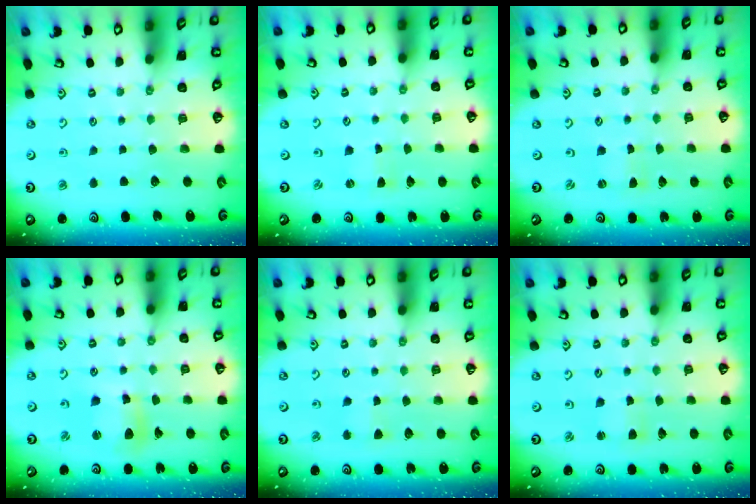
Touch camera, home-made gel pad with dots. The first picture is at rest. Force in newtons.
{"total": 0.9, "press": 0.9, "slide": 0.2}
{"total": 0.0}
{"total": 10.0, "press": 9.9, "slide": 1.1}
{"total": 2.3, "press": 2.3, "slide": 0.4}
{"total": 2.5, "press": 2.5, "slide": 0.1}